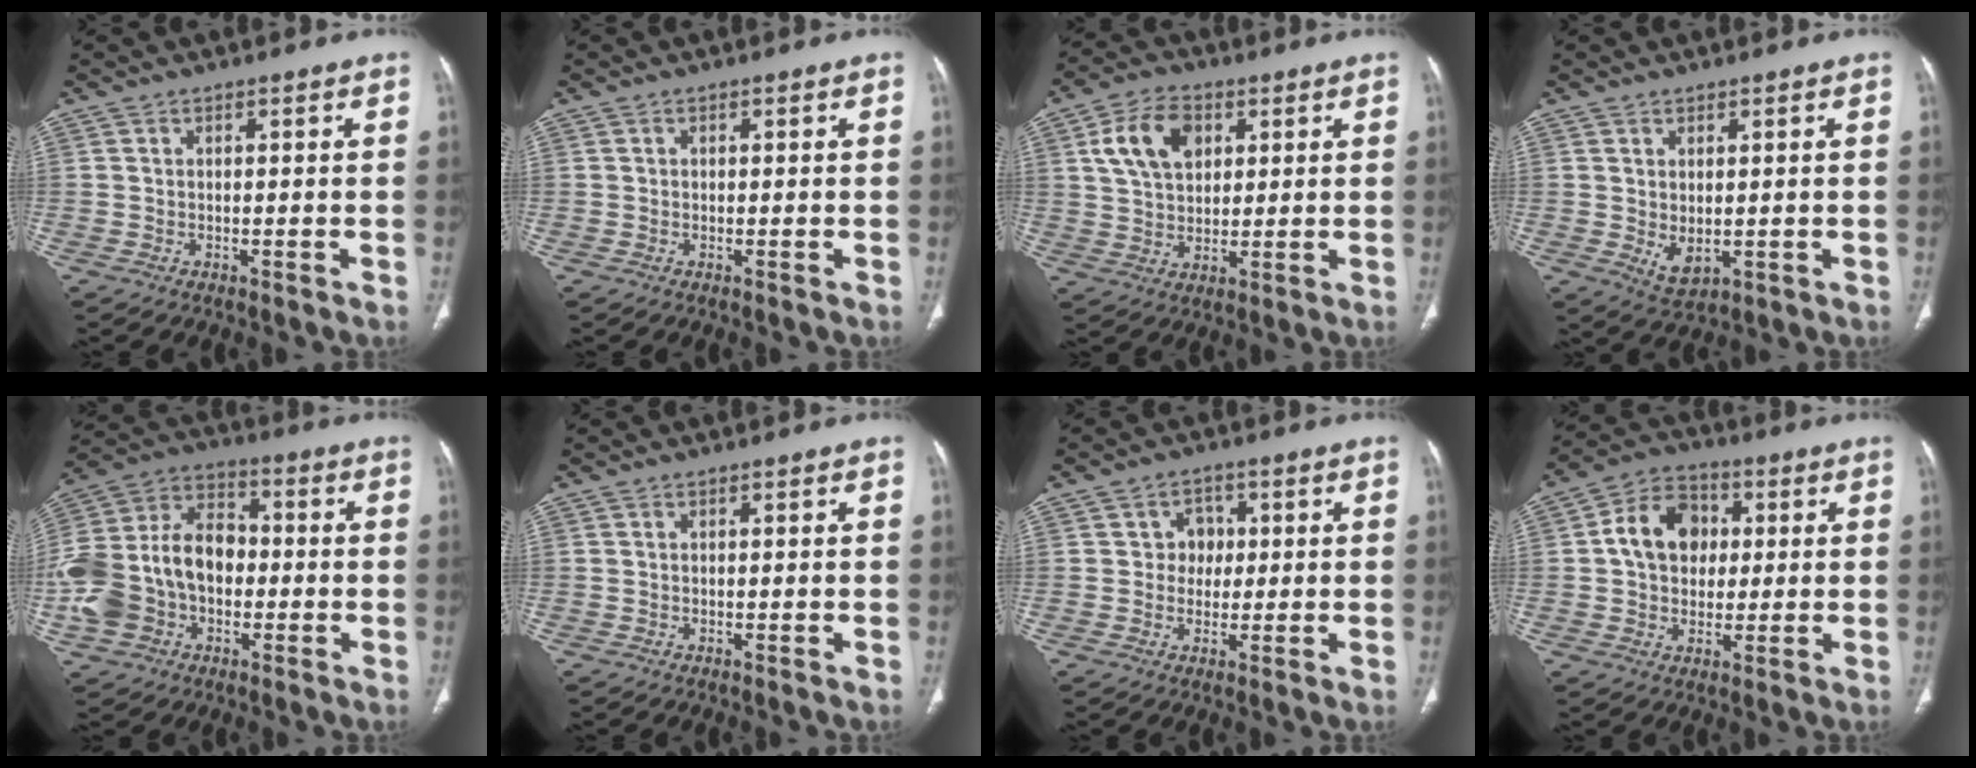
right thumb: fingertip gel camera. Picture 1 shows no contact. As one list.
[{"total": 0.0}, {"total": 10.8, "force": [3.8, 7.2, 7.1], "torque": [-0.112, -0.002, 0.068]}, {"total": 4.1, "force": [-0.2, 2.4, 3.3], "torque": [-0.051, -0.008, 0.014]}, {"total": 19.2, "force": [-3.0, 14.0, 12.7], "torque": [-0.263, 0.042, -0.054]}, {"total": 0.0}, {"total": 4.3, "force": [0.6, 3.9, 1.8], "torque": [0.005, 0.006, 0.004]}, {"total": 11.2, "force": [1.6, 8.8, 6.8], "torque": [-0.087, 0.014, 0.019]}]